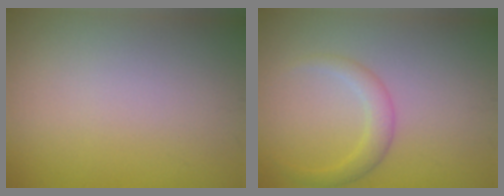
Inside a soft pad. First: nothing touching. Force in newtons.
{"total": 2.1, "press": 2.1, "slide": 0.1}